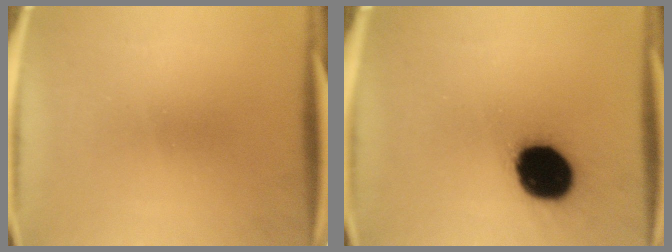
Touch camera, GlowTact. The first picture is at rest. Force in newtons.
{"total": 18.9}